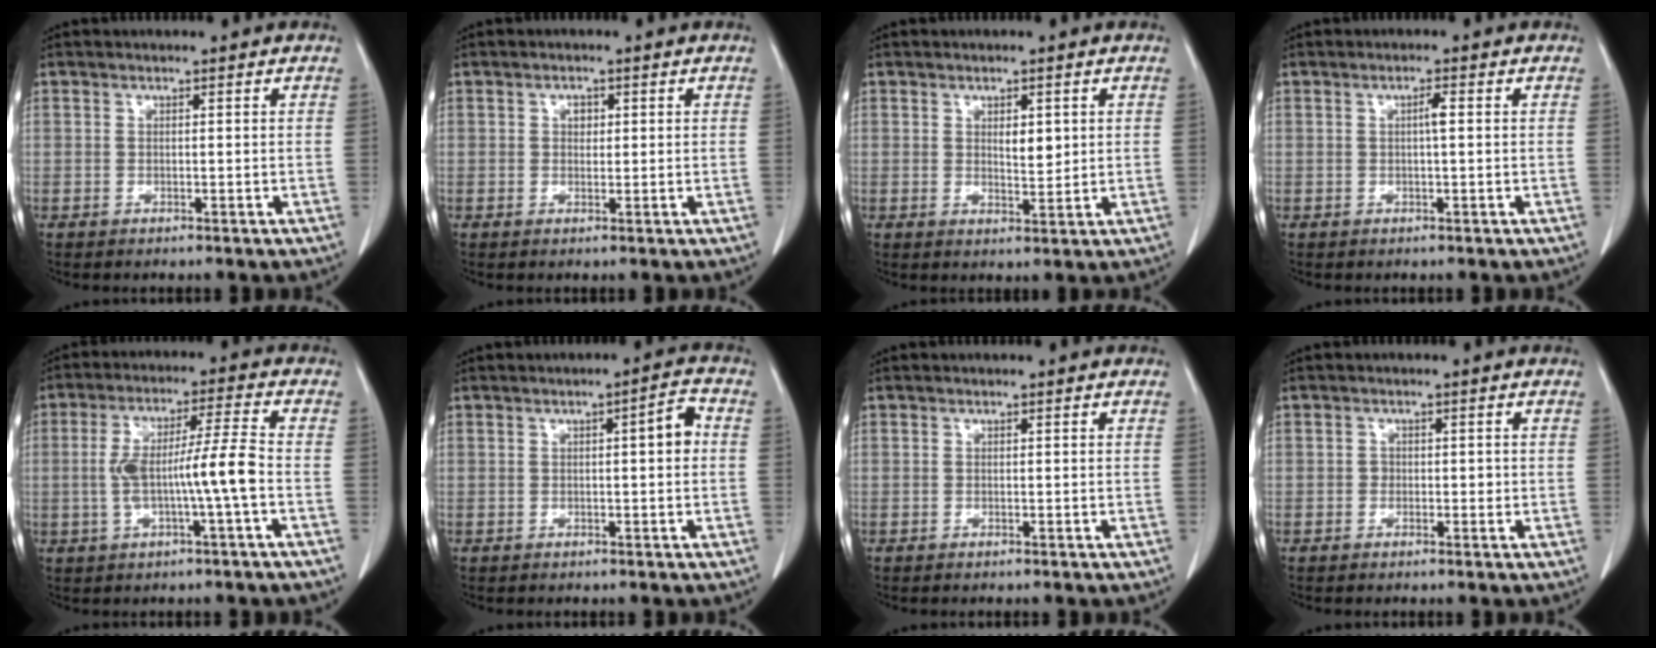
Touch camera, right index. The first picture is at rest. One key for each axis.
{"total": 1.5, "fx": 0.5, "fy": 1.1, "fz": 0.9, "tx": -0.010, "ty": 0.002, "tz": 0.007}
{"total": 3.0, "fx": 0.9, "fy": 1.2, "fz": 2.6, "tx": -0.043, "ty": -0.006, "tz": 0.016}
{"total": 1.5, "fx": 0.2, "fy": 0.1, "fz": 1.5, "tx": -0.029, "ty": 0.003, "tz": 0.001}
{"total": 8.9, "fx": -1.5, "fy": -0.1, "fz": 8.8, "tx": -0.165, "ty": 0.019, "tz": -0.023}
{"total": 3.5, "fx": 0.3, "fy": 0.7, "fz": 3.4, "tx": -0.049, "ty": 0.010, "tz": 0.000}
{"total": 0.0}
{"total": 1.2, "fx": -0.1, "fy": 1.1, "fz": 0.7, "tx": -0.003, "ty": 0.005, "tz": 0.001}